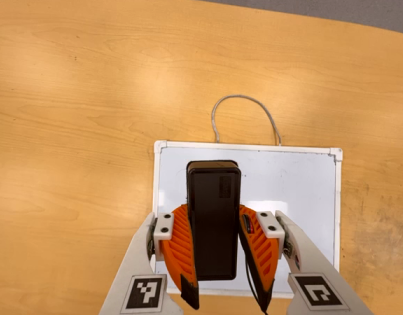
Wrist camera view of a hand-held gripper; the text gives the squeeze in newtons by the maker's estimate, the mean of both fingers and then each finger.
{"total": 6.4, "left": 5.0, "right": 7.7}